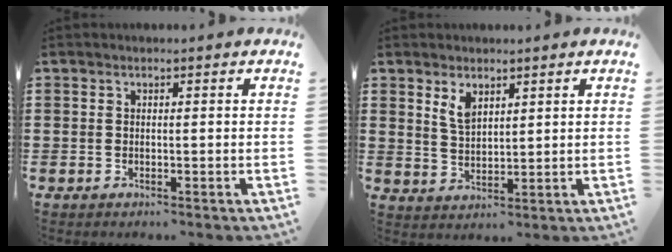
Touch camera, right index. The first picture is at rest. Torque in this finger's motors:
{"motor_torque": [0.21, -0.08, 0.37, 0.08]}